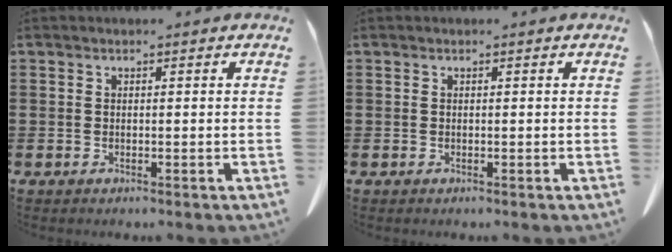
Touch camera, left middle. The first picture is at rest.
{"total": 0.0}